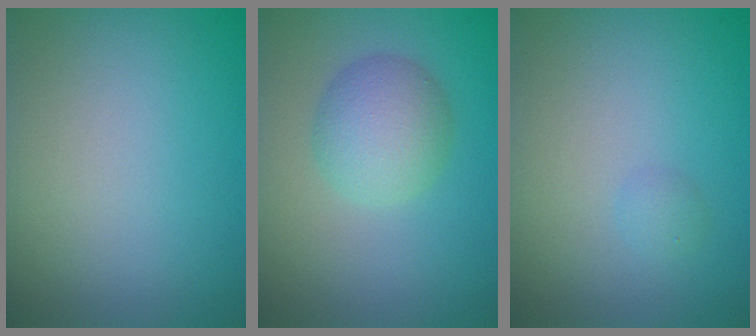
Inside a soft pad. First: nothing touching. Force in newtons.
{"total": 3.9, "press": 3.9, "slide": 0.1}
{"total": 0.7, "press": 0.7, "slide": 0.0}